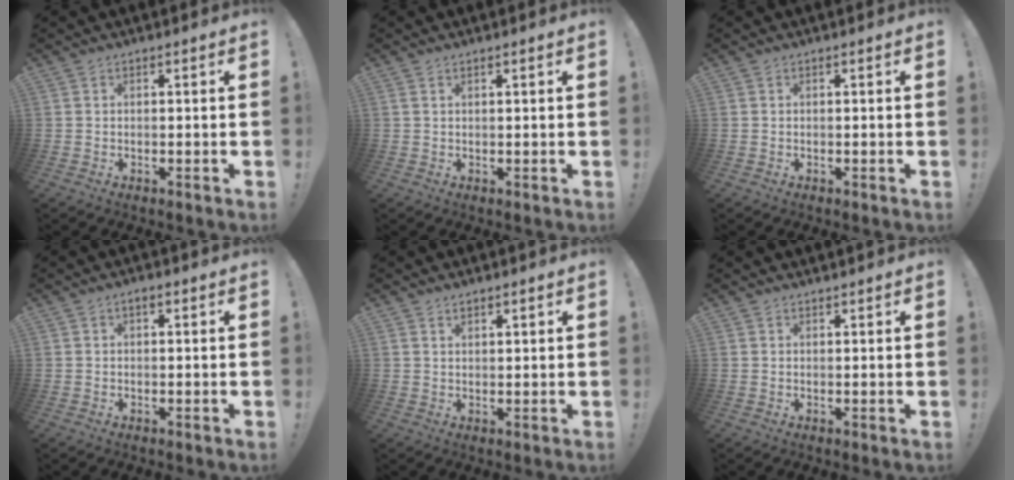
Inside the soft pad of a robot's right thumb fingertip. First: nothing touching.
{"total": 1.0, "force": [0.6, 0.1, 0.8], "torque": [-0.021, 0.003, 0.012]}
{"total": 0.0}
{"total": 1.3, "force": [0.5, 0.5, 1.0], "torque": [-0.013, -0.001, 0.007]}
{"total": 1.7, "force": [1.3, 0.7, 0.8], "torque": [-0.004, -0.007, 0.022]}
{"total": 0.9, "force": [0.9, 0.1, -0.2], "torque": [0.012, -0.004, 0.016]}